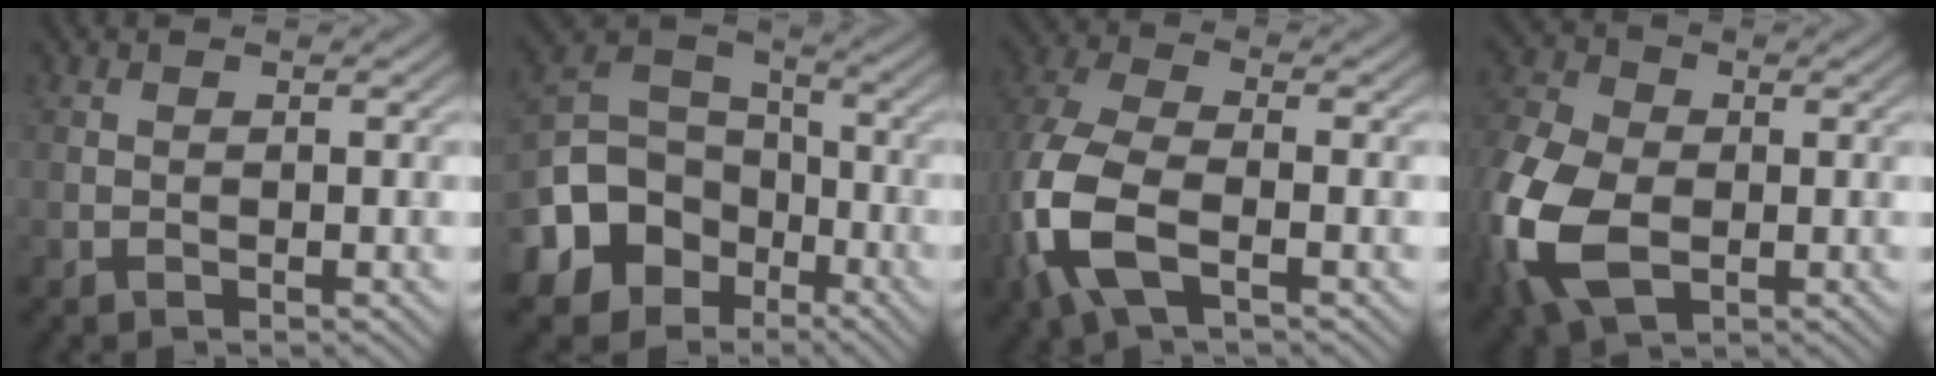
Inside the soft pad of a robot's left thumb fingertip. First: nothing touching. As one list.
[{"total": 14.4, "force": [-6.4, 11.4, 6.1], "torque": [-0.165, -0.048, -0.130]}, {"total": 10.7, "force": [-3.5, 5.4, 8.6], "torque": [-0.233, -0.009, -0.081]}, {"total": 14.2, "force": [-3.2, 9.4, 10.1], "torque": [-0.287, -0.030, -0.063]}]